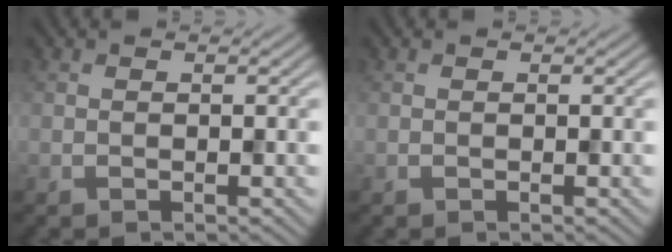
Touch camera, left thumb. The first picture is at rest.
{"total": 0.0}